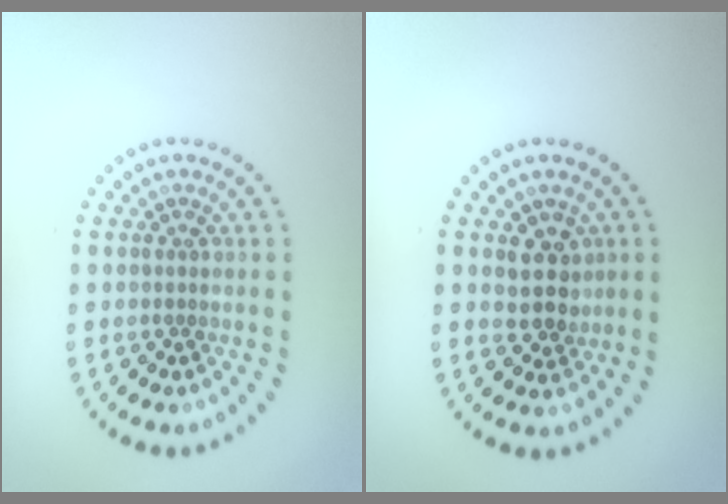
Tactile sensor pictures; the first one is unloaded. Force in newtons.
{"total": 2.9, "press": 2.6, "slide": 1.3}